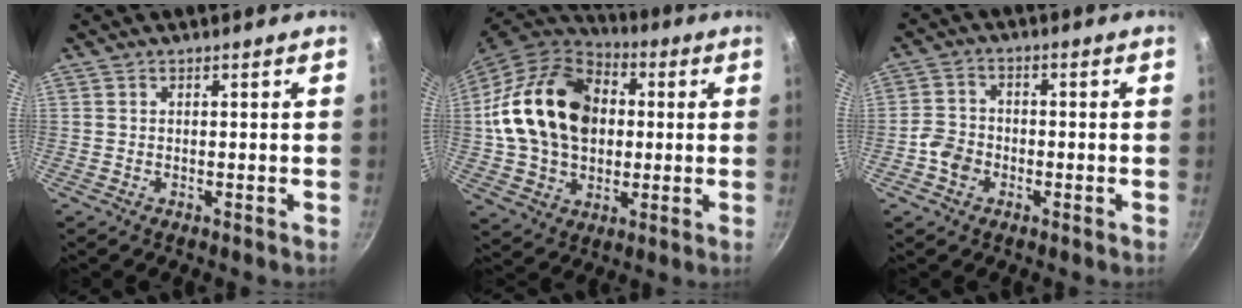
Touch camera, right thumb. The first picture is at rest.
{"total": 22.7, "force": [2.4, 17.0, 14.8], "torque": [-0.245, 0.028, 0.041]}
{"total": 4.7, "force": [-2.0, 3.7, 2.0], "torque": [-0.029, 0.022, -0.044]}